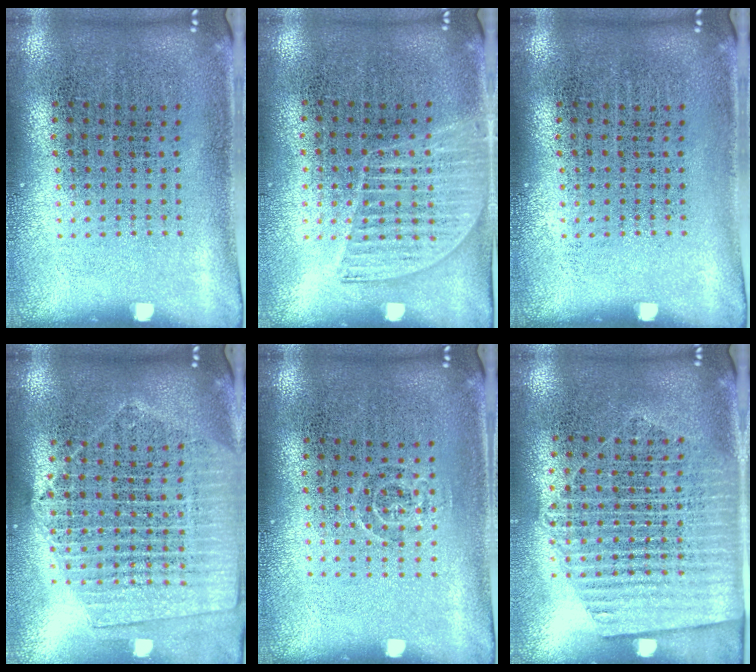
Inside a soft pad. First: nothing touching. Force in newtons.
{"total": 1.4, "press": 1.2, "slide": 0.6}
{"total": 0.0}
{"total": 1.9, "press": 1.7, "slide": 0.7}
{"total": 0.8, "press": 0.5, "slide": 0.6}
{"total": 1.5, "press": 1.4, "slide": 0.6}